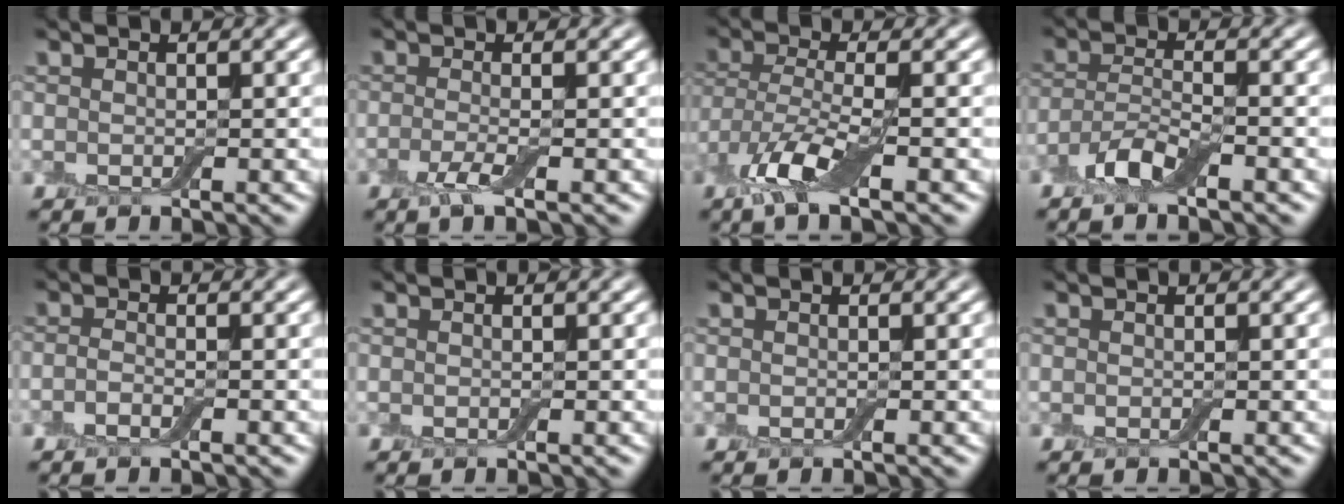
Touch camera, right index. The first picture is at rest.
{"total": 1.7, "force": [-0.8, 0.5, 1.4], "torque": [-0.030, -0.003, -0.020]}
{"total": 4.1, "force": [-2.1, 1.2, 3.3], "torque": [-0.080, -0.007, -0.048]}
{"total": 3.1, "force": [-2.4, 0.9, 1.7], "torque": [-0.037, 0.005, -0.054]}
{"total": 1.1, "force": [-0.8, 0.4, 0.6], "torque": [-0.015, 0.000, -0.019]}
{"total": 0.0}
{"total": 0.0}
{"total": 0.0}